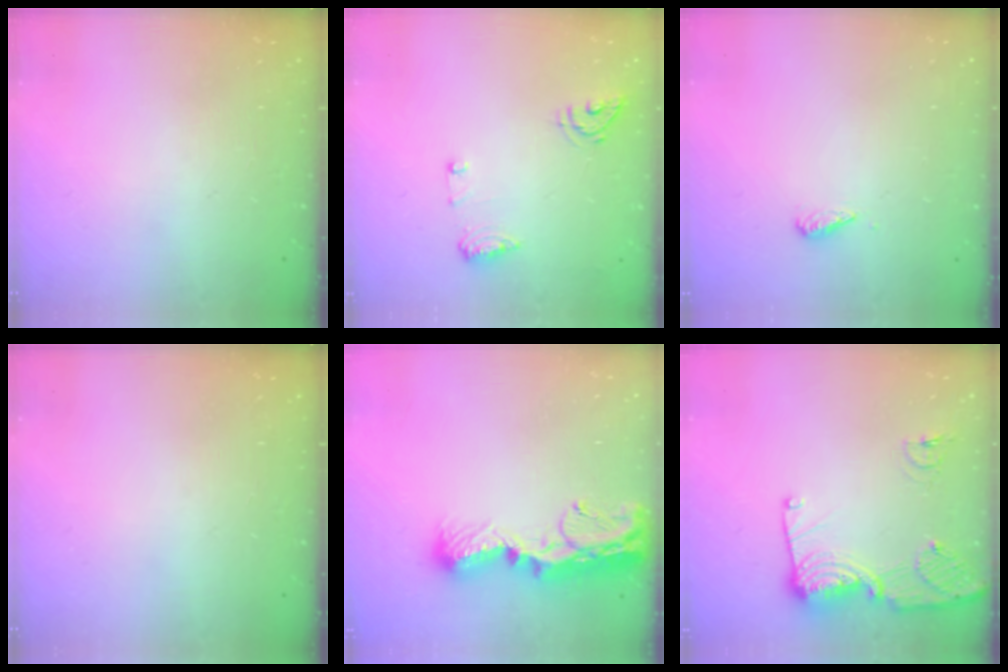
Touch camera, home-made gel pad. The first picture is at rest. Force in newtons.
{"total": 9.2, "press": 9.0, "slide": 2.1}
{"total": 3.0, "press": 2.9, "slide": 0.6}
{"total": 0.0}
{"total": 15.0, "press": 15.0, "slide": 1.2}
{"total": 13.9, "press": 13.8, "slide": 1.5}